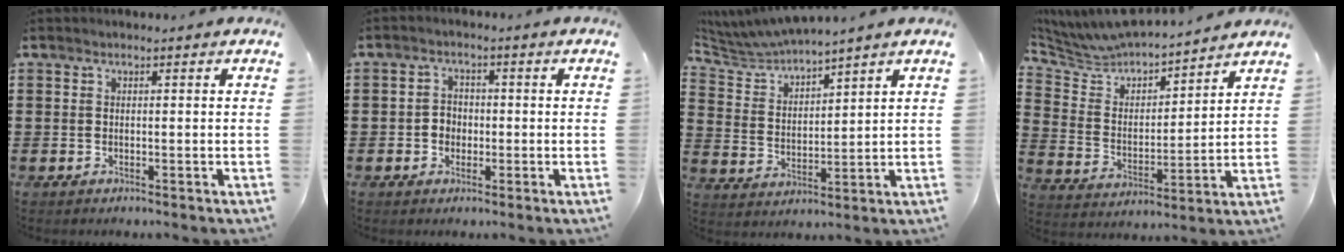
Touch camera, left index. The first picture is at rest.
{"total": 2.5, "force": [-0.7, 2.2, 0.8], "torque": [-0.024, 0.005, -0.019]}
{"total": 4.7, "force": [4.7, 0.3, 0.7], "torque": [-0.041, -0.025, 0.079]}
{"total": 5.6, "force": [5.5, 1.0, 0.2], "torque": [-0.042, -0.046, 0.089]}